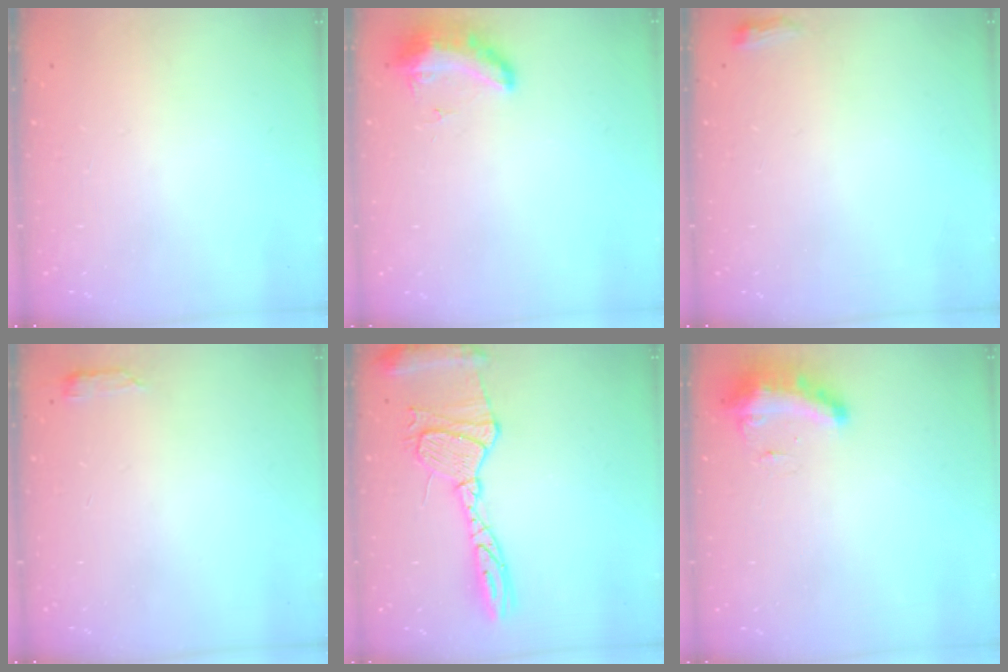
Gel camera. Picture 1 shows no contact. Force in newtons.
{"total": 11.0, "press": 9.7, "slide": 5.3}
{"total": 4.7, "press": 4.6, "slide": 0.8}
{"total": 2.9, "press": 2.8, "slide": 0.6}
{"total": 17.8, "press": 17.7, "slide": 1.5}
{"total": 9.2, "press": 9.1, "slide": 0.5}